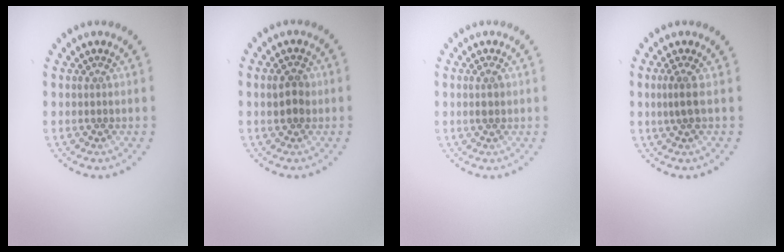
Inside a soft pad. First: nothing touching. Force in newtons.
{"total": 2.1, "press": 2.1, "slide": 0.2}
{"total": 1.1, "press": 1.1, "slide": 0.1}
{"total": 1.7, "press": 1.2, "slide": 1.2}